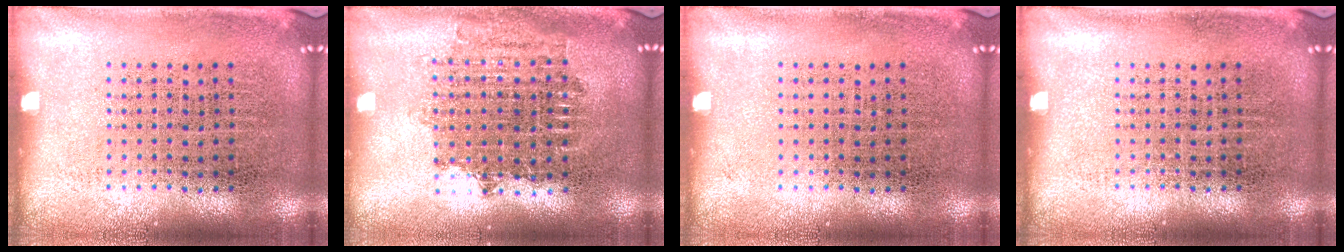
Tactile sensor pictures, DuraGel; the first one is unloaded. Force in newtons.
{"total": 1.7, "press": 1.4, "slide": 1.0}
{"total": 0.0}
{"total": 0.0}